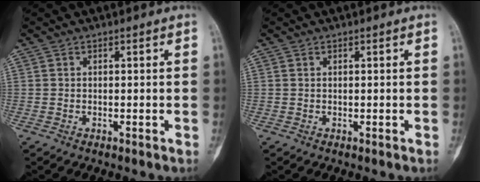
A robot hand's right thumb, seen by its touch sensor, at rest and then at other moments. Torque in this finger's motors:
{"motor_torque": [0.18, 0.01, 0.12, -0.02, 0.02]}